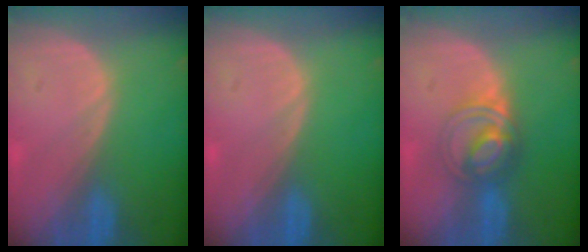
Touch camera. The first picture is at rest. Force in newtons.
{"total": 0.0}
{"total": 5.9, "press": 5.4, "slide": 2.2}